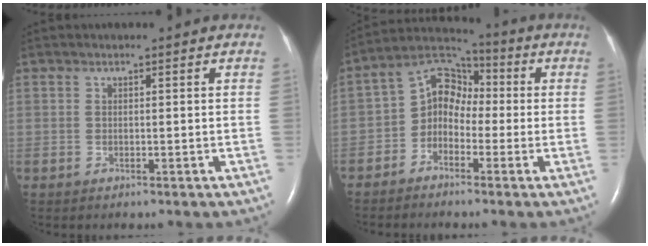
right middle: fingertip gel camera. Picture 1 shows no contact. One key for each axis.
{"total": 6.7, "fx": -1.7, "fy": 5.4, "fz": 3.7, "tx": -0.062, "ty": 0.031, "tz": -0.046}